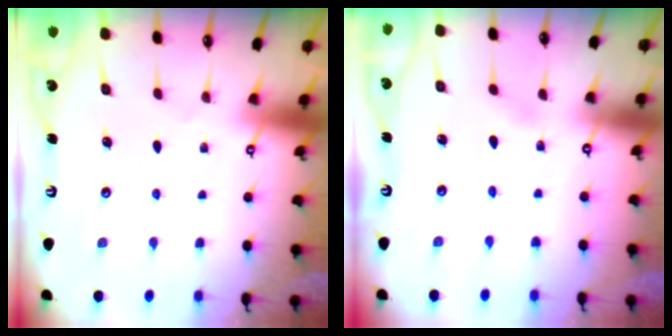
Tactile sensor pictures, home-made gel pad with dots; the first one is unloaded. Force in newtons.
{"total": 2.7, "press": 2.7, "slide": 0.3}